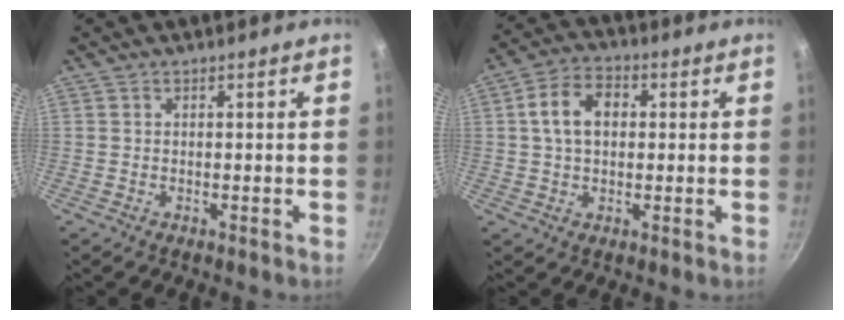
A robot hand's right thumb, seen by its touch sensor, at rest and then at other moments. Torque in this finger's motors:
{"motor_torque": [-0.38, 0.72, 0.88, 0.19, 0.14]}